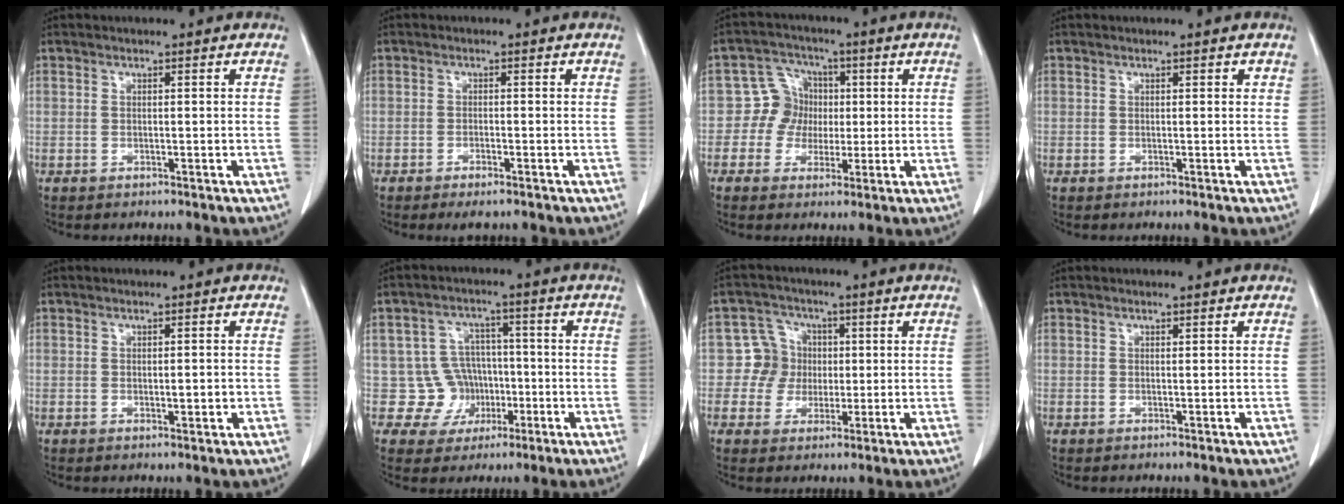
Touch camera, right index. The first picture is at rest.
{"total": 2.3, "force": [-1.7, 0.5, 1.6], "torque": [-0.024, -0.003, -0.023]}
{"total": 5.7, "force": [-0.1, 5.5, 1.6], "torque": [-0.030, 0.022, -0.002]}
{"total": 0.6, "force": [0.4, 0.1, 0.4], "torque": [-0.002, 0.000, 0.002]}
{"total": 1.6, "force": [-0.2, 0.5, 1.5], "torque": [-0.025, -0.001, 0.003]}
{"total": 7.2, "force": [-1.1, 7.1, 0.2], "torque": [0.013, 0.019, -0.010]}
{"total": 5.5, "force": [0.2, 5.5, 0.8], "torque": [-0.011, 0.021, 0.004]}
{"total": 0.0}